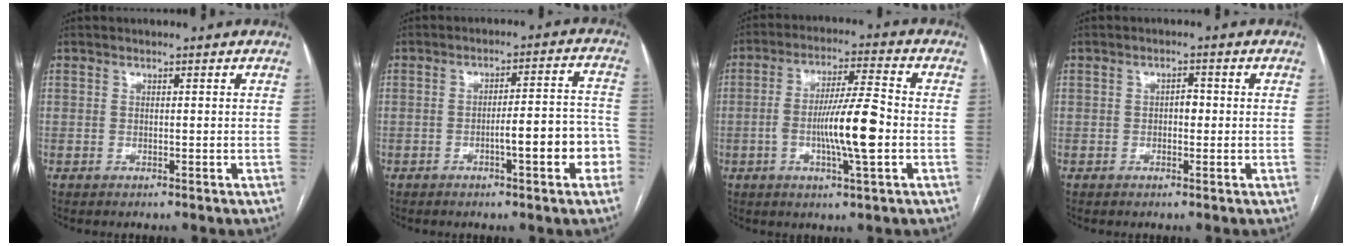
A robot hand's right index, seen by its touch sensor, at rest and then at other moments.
{"total": 8.5, "force": [-3.2, 1.4, 7.8], "torque": [-0.093, 0.028, -0.040]}
{"total": 10.6, "force": [-2.1, 0.8, 10.4], "torque": [-0.185, 0.002, -0.040]}
{"total": 1.8, "force": [-0.2, 1.0, 1.5], "torque": [-0.017, 0.006, -0.004]}